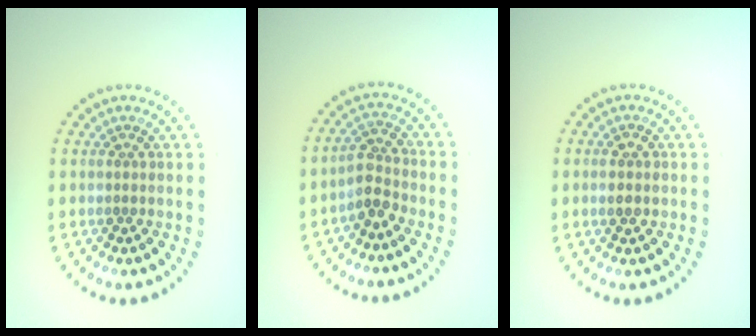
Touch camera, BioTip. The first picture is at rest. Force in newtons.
{"total": 2.4, "press": 2.1, "slide": 1.0}
{"total": 1.3, "press": 1.3, "slide": 0.3}